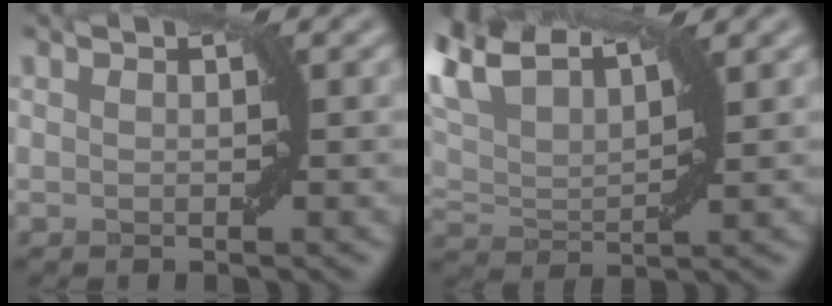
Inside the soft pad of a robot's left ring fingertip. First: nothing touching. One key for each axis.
{"total": 4.8, "fx": 2.3, "fy": 2.8, "fz": 3.2, "tx": -0.079, "ty": 0.012, "tz": 0.053}